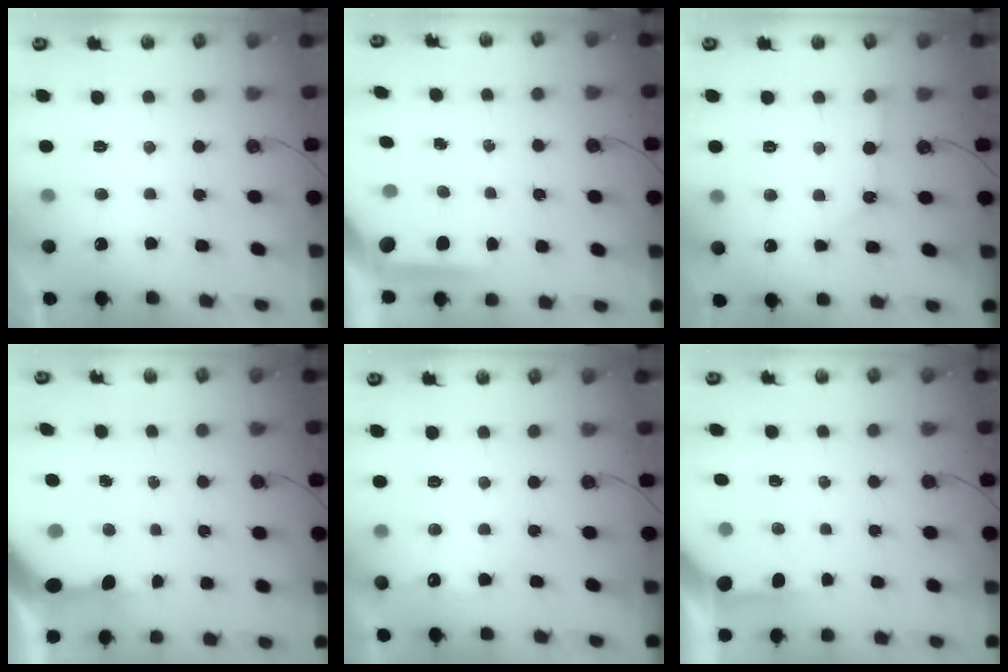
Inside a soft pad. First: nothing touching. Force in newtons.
{"total": 8.7, "press": 8.6, "slide": 0.9}
{"total": 3.6, "press": 3.6, "slide": 0.4}
{"total": 8.2, "press": 8.2, "slide": 0.9}
{"total": 6.9, "press": 6.9, "slide": 0.6}
{"total": 3.9, "press": 3.8, "slide": 0.4}